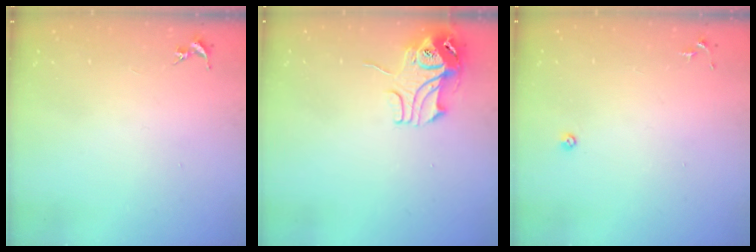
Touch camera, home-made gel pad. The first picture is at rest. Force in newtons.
{"total": 10.9, "press": 10.9, "slide": 1.1}
{"total": 3.4, "press": 3.3, "slide": 0.7}